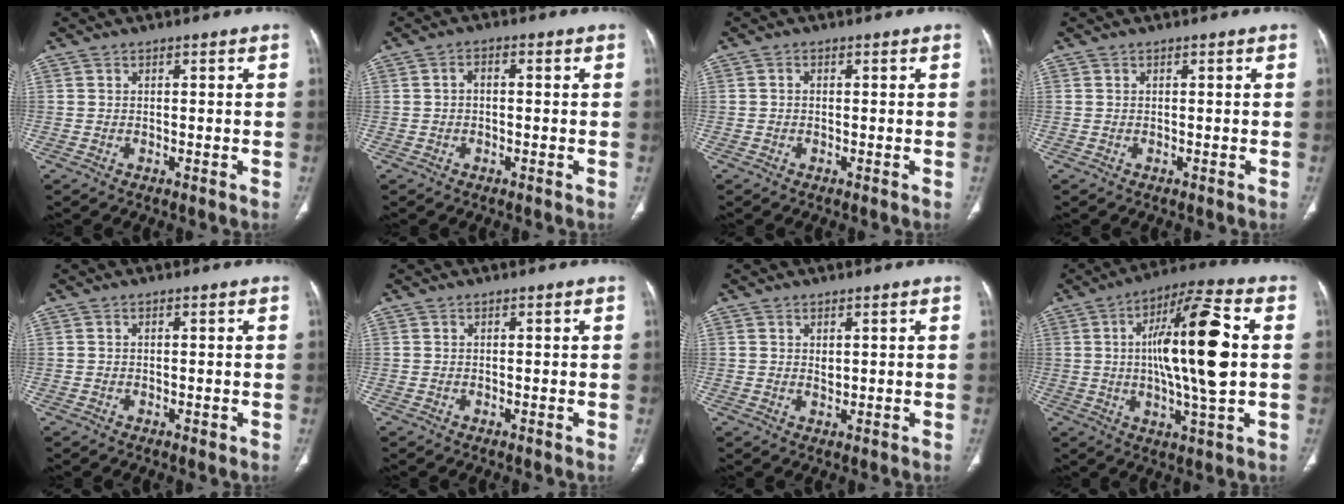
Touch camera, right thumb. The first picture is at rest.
{"total": 1.8, "force": [-0.1, 1.1, 1.4], "torque": [-0.019, 0.010, -0.006]}
{"total": 0.6, "force": [-0.1, 0.4, 0.3], "torque": [-0.004, 0.001, -0.005]}
{"total": 0.0}
{"total": 0.6, "force": [-0.2, 0.3, 0.5], "torque": [-0.007, -0.002, -0.001]}
{"total": 0.0}
{"total": 1.4, "force": [0.6, 0.8, 1.0], "torque": [-0.015, -0.005, 0.014]}
{"total": 18.6, "force": [1.7, 3.9, 18.1], "torque": [-0.315, 0.010, 0.021]}